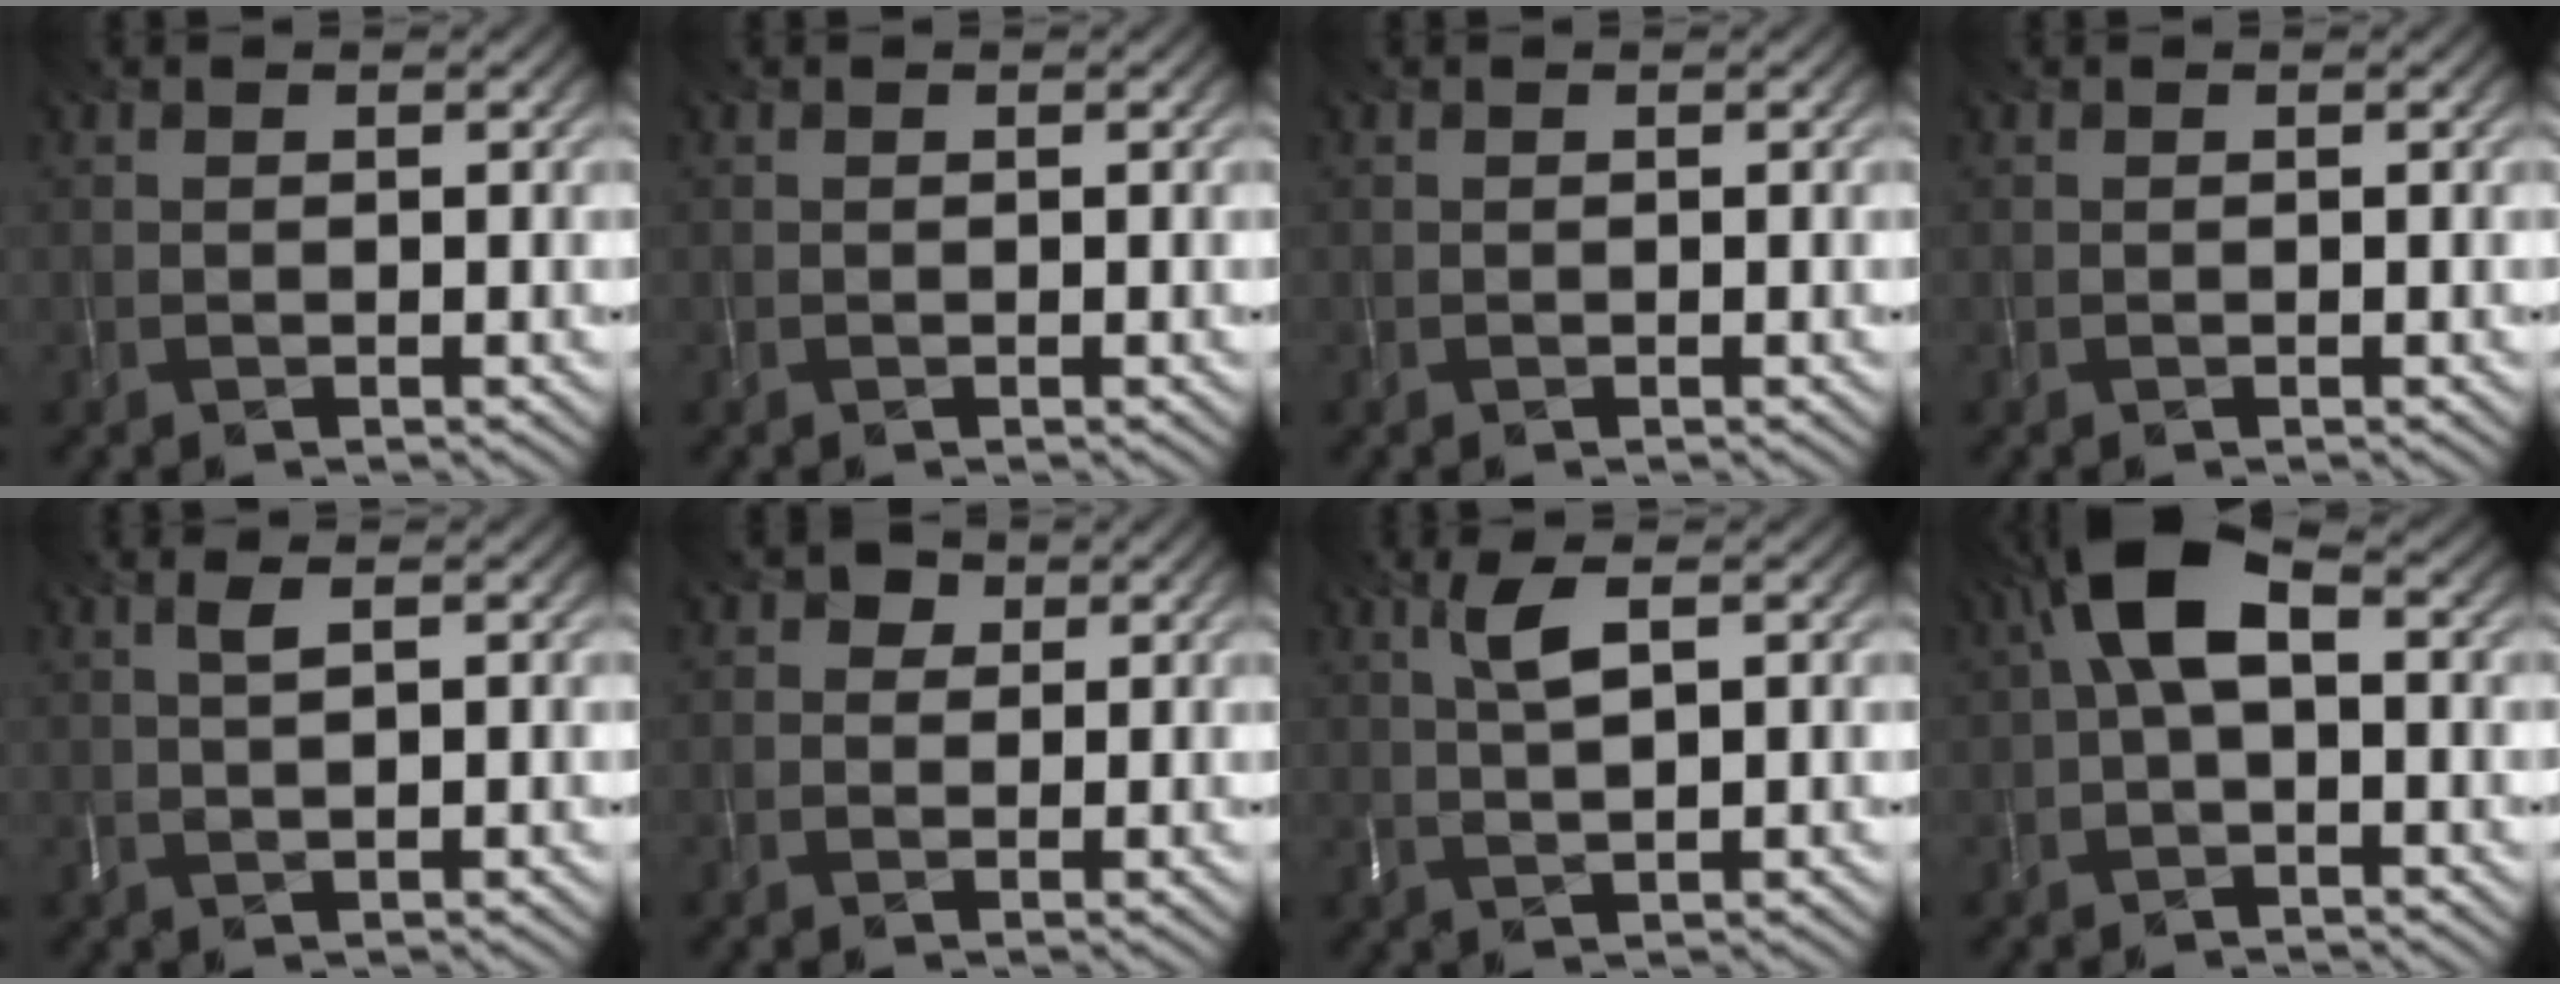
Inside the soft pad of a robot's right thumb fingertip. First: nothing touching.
{"total": 0.0}
{"total": 0.0}
{"total": 0.0}
{"total": 1.6, "force": [0.6, -0.1, 1.5], "torque": [-0.035, 0.007, 0.015]}
{"total": 2.1, "force": [0.8, 1.7, 0.8], "torque": [-0.014, 0.001, 0.007]}
{"total": 3.7, "force": [1.4, 0.5, 3.4], "torque": [-0.082, 0.005, 0.032]}
{"total": 6.5, "force": [1.1, 2.9, 5.7], "torque": [-0.117, 0.022, 0.011]}